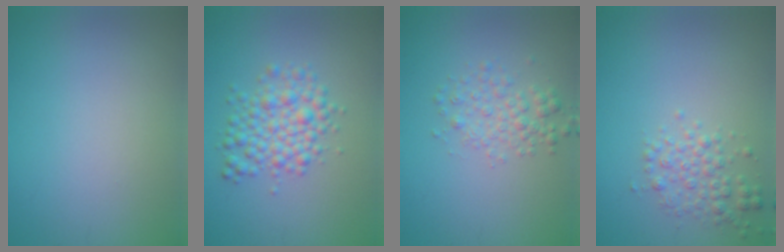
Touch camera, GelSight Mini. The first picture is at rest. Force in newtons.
{"total": 4.0, "press": 4.0, "slide": 0.0}
{"total": 2.4, "press": 2.4, "slide": 0.1}
{"total": 2.4, "press": 2.4, "slide": 0.0}